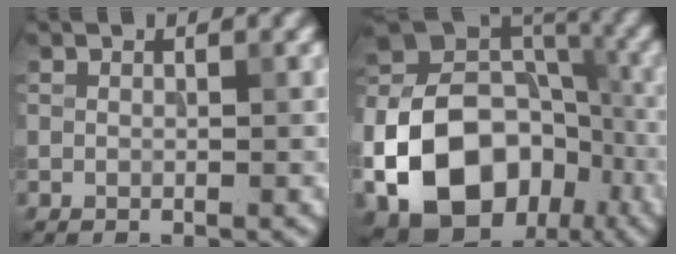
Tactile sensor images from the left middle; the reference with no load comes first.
{"total": 17.4, "force": [-6.9, 13.2, 9.0], "torque": [-0.166, -0.018, -0.128]}